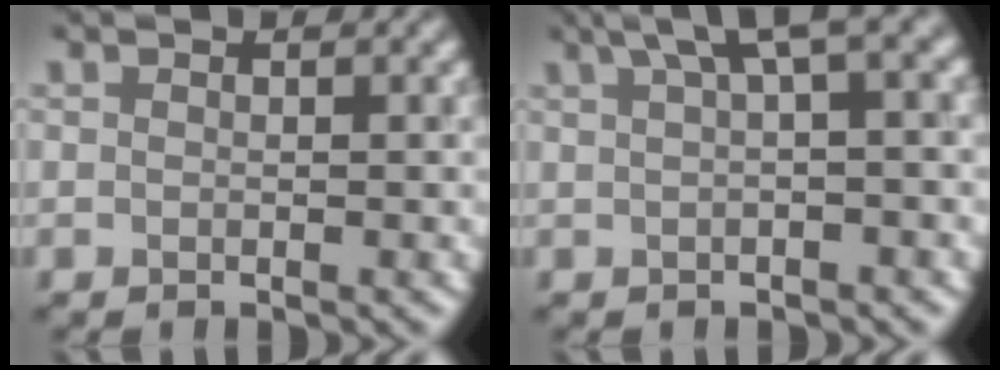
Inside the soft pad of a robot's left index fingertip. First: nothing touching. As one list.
[{"total": 4.0, "force": [1.7, 0.6, 3.6], "torque": [-0.041, 0.018, 0.028]}]